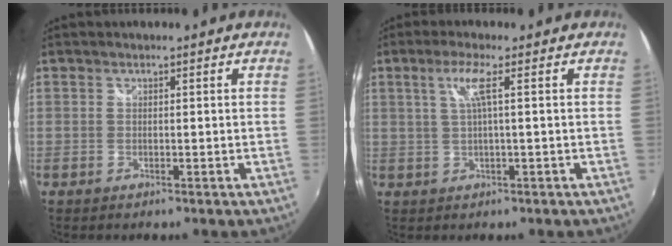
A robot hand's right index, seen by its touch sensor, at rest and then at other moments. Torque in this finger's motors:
{"motor_torque": [0.42, 0.05, 0.24, 0.09]}